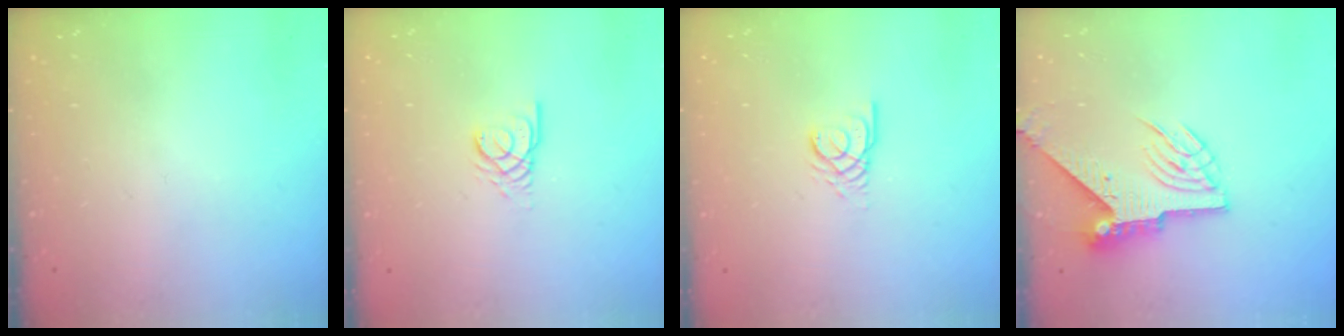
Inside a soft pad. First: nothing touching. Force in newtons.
{"total": 2.6, "press": 2.6, "slide": 0.1}
{"total": 2.6, "press": 2.6, "slide": 0.1}
{"total": 7.6, "press": 7.6, "slide": 0.6}